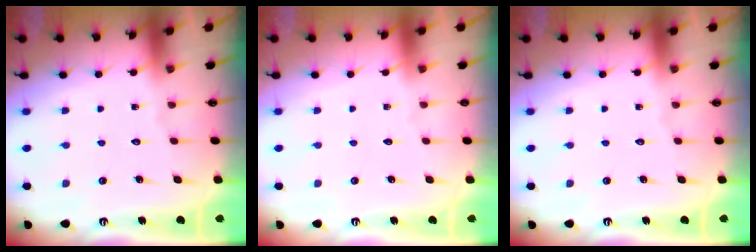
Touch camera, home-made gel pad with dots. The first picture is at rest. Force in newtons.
{"total": 0.0}
{"total": 0.0}